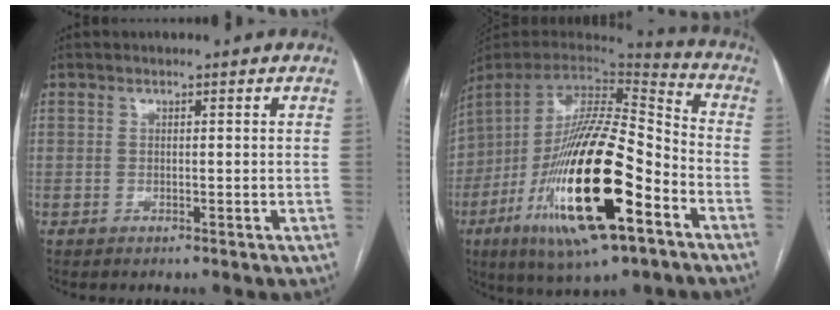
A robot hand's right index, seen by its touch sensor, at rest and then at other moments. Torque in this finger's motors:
{"motor_torque": [1.11, -0.99, 0.12, -0.03]}